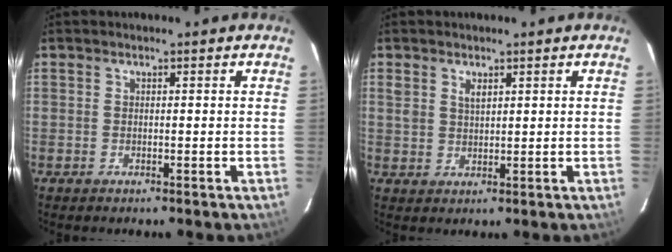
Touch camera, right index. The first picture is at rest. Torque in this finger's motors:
{"motor_torque": [-0.03, 0.06, 0.06, 0.04]}